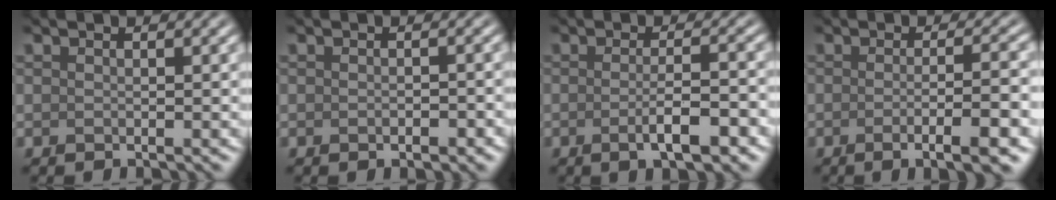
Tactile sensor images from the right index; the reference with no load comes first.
{"total": 1.4, "force": [-0.5, 0.7, 1.1], "torque": [-0.016, 0.000, -0.006]}
{"total": 3.9, "force": [-1.3, 0.9, 3.6], "torque": [-0.062, -0.003, -0.020]}
{"total": 6.0, "force": [-1.7, 1.3, 5.6], "torque": [-0.077, 0.002, -0.028]}